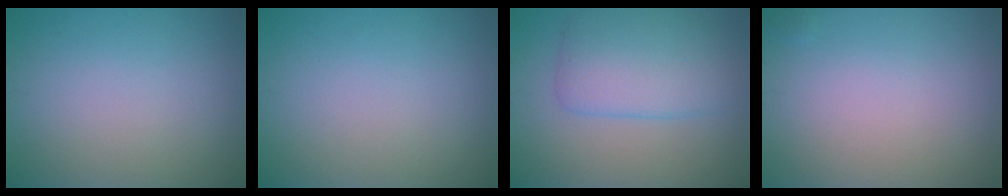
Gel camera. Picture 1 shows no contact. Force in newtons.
{"total": 0.0}
{"total": 4.9, "press": 4.9, "slide": 0.1}
{"total": 0.0}